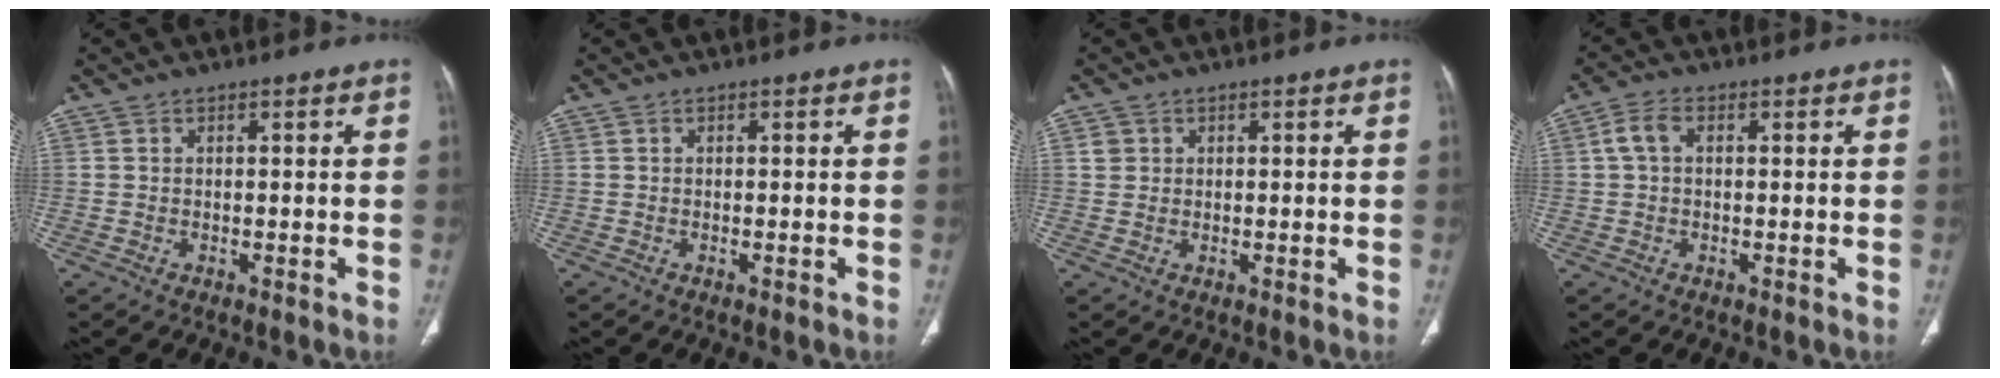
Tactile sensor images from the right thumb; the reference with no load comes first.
{"total": 0.0}
{"total": 2.3, "force": [0.5, 2.1, 0.6], "torque": [0.000, 0.000, 0.009]}
{"total": 3.5, "force": [0.5, 2.1, 2.7], "torque": [-0.057, 0.011, 0.007]}